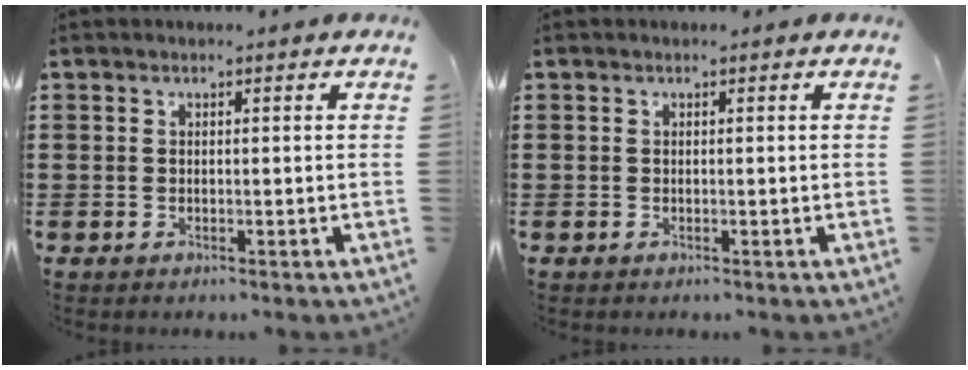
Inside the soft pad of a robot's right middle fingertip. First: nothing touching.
{"total": 0.0}